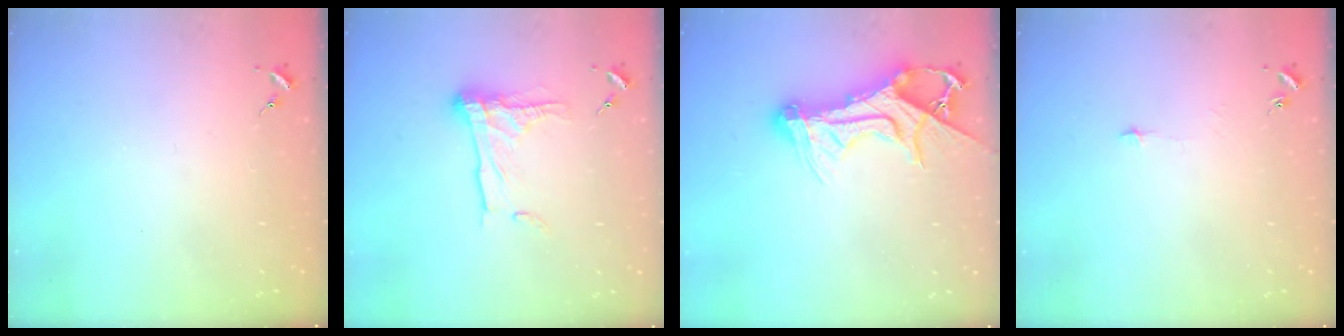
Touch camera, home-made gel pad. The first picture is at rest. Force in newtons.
{"total": 13.3, "press": 13.3, "slide": 0.9}
{"total": 15.5, "press": 15.4, "slide": 1.4}
{"total": 2.7, "press": 2.6, "slide": 0.3}